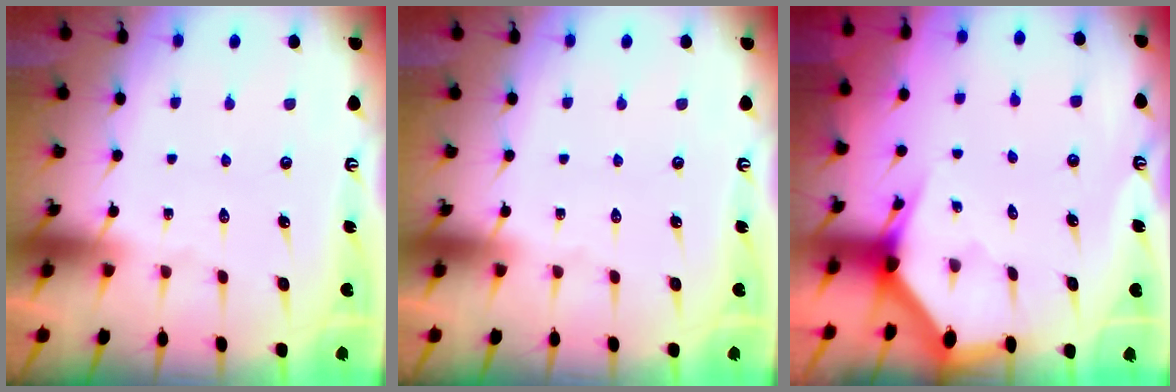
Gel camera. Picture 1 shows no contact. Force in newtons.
{"total": 0.0}
{"total": 2.9, "press": 2.9, "slide": 0.2}